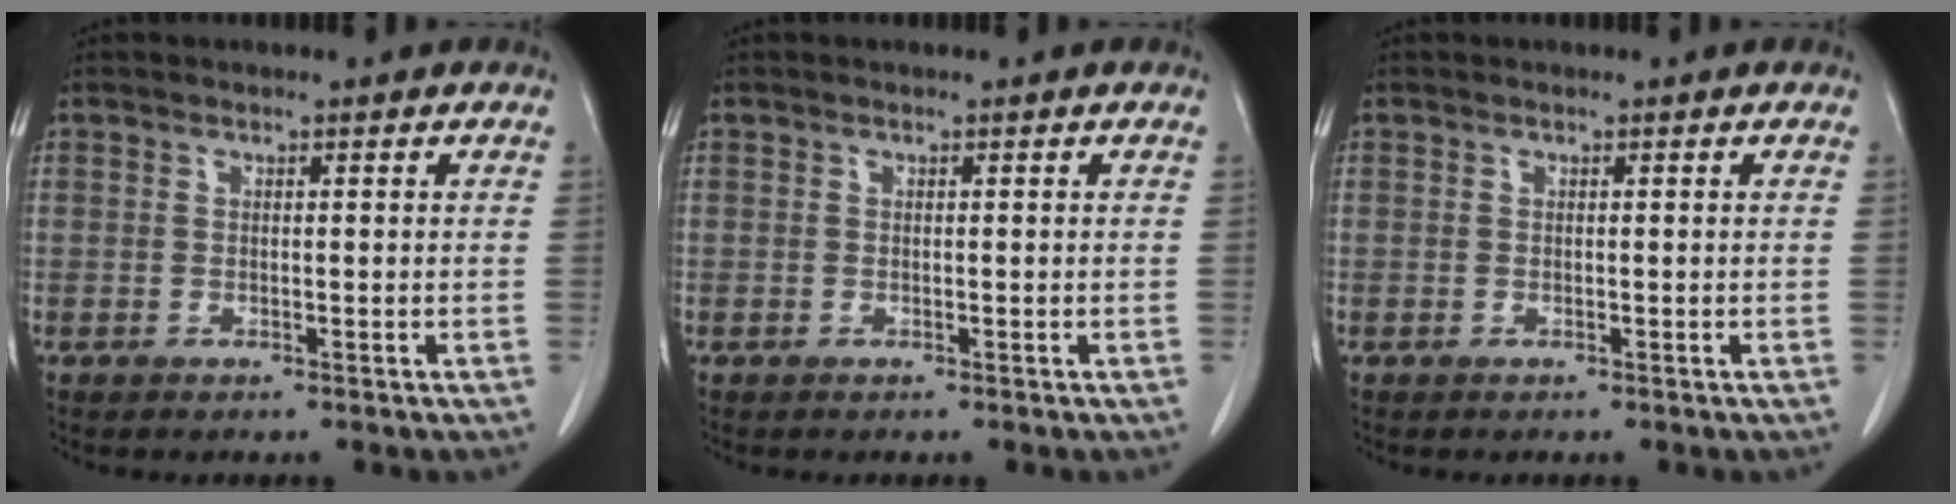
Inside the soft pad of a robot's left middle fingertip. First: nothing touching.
{"total": 0.0}
{"total": 0.0}